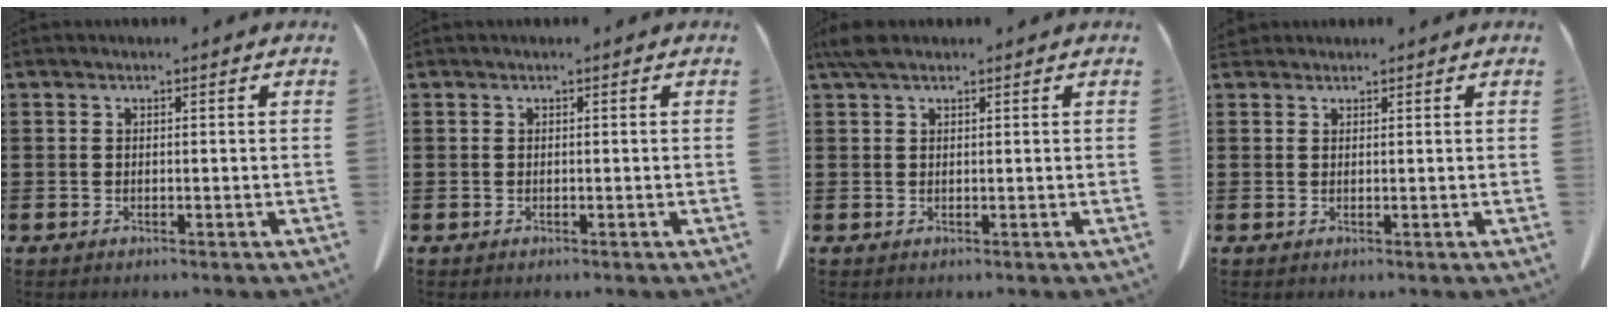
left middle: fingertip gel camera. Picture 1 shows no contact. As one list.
[{"total": 0.0}, {"total": 2.6, "force": [1.6, 1.0, 1.8], "torque": [-0.040, 0.003, 0.031]}, {"total": 1.2, "force": [1.1, 0.4, 0.2], "torque": [-0.008, 0.001, 0.022]}]